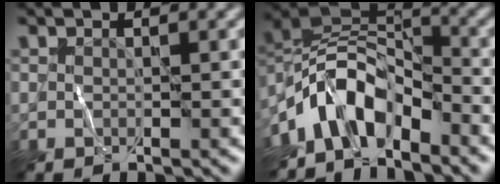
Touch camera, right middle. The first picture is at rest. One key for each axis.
{"total": 7.1, "fx": -4.6, "fy": 3.5, "fz": 4.2, "tx": -0.055, "ty": 0.010, "tz": -0.100}